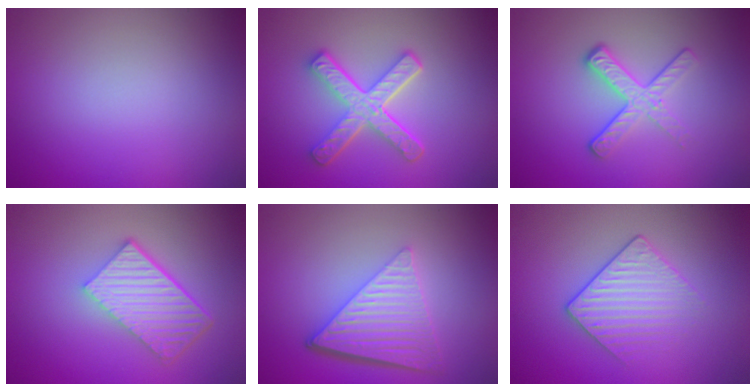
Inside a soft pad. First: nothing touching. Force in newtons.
{"total": 5.1, "press": 3.9, "slide": 3.3}
{"total": 3.8, "press": 2.5, "slide": 2.9}
{"total": 5.7, "press": 3.9, "slide": 4.2}
{"total": 6.4, "press": 4.3, "slide": 4.7}
{"total": 2.4, "press": 2.1, "slide": 1.1}